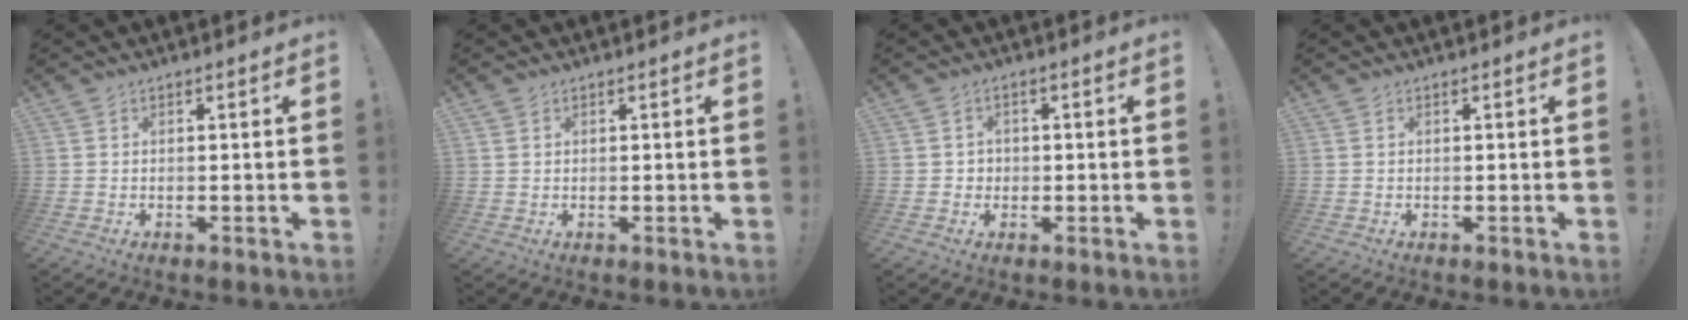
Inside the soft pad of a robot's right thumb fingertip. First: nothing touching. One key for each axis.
{"total": 0.8, "fx": 0.5, "fy": 0.6, "fz": 0.2, "tx": 0.003, "ty": -0.003, "tz": 0.009}
{"total": 2.4, "fx": -0.2, "fy": 2.3, "fz": 0.7, "tx": -0.011, "ty": 0.000, "tz": -0.005}
{"total": 0.0}